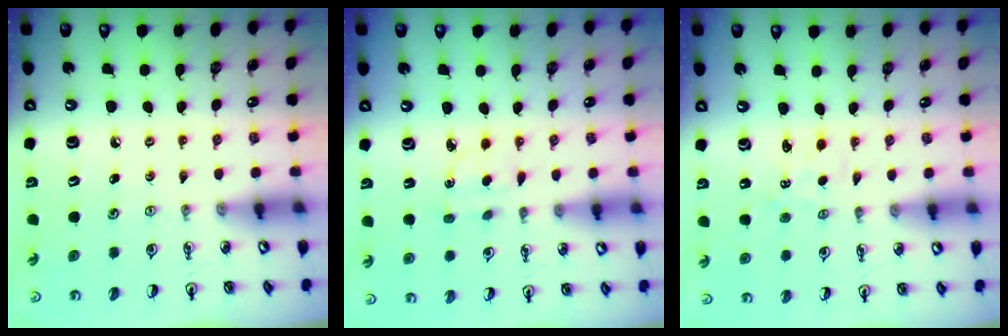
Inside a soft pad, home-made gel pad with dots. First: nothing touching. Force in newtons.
{"total": 2.7, "press": 2.6, "slide": 0.4}
{"total": 1.5, "press": 1.4, "slide": 0.3}